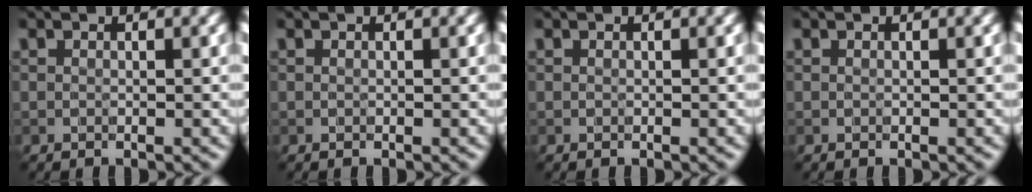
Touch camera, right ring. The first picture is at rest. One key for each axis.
{"total": 0.0}
{"total": 0.0}
{"total": 0.0}